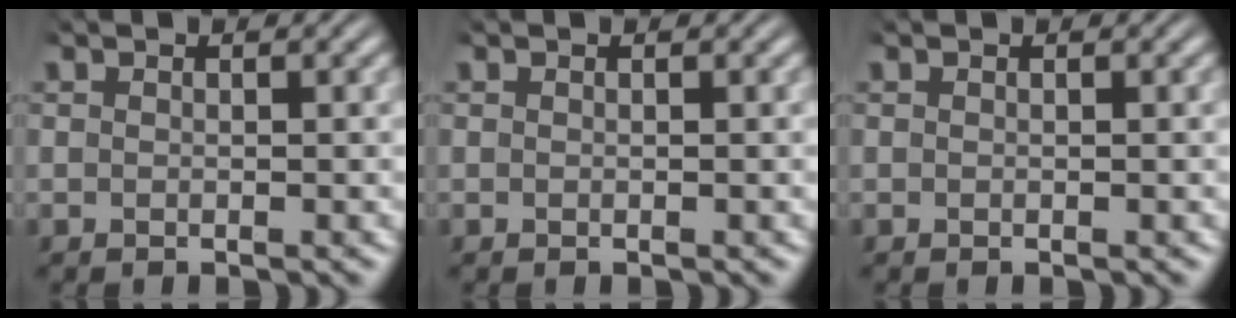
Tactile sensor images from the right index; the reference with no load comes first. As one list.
[{"total": 0.0}, {"total": 0.0}]